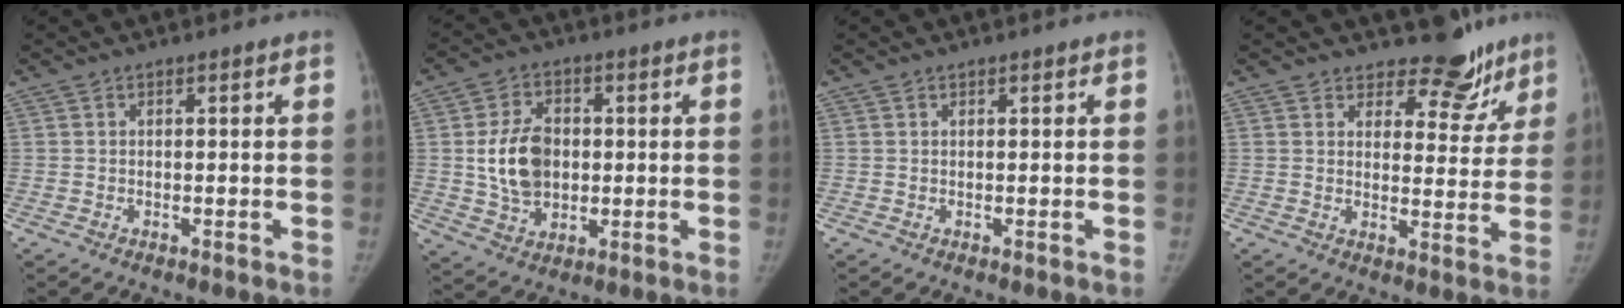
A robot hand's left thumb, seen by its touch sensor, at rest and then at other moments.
{"total": 11.1, "force": [0.6, 8.2, 7.4], "torque": [-0.108, 0.001, 0.016]}
{"total": 0.0}
{"total": 9.8, "force": [8.3, 4.6, 2.4], "torque": [0.014, -0.065, 0.097]}